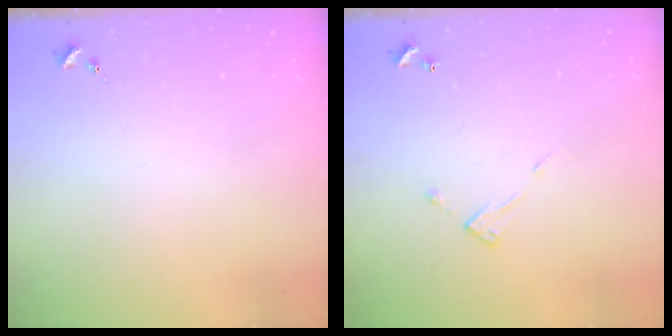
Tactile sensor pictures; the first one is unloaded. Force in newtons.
{"total": 4.7, "press": 4.7, "slide": 0.3}